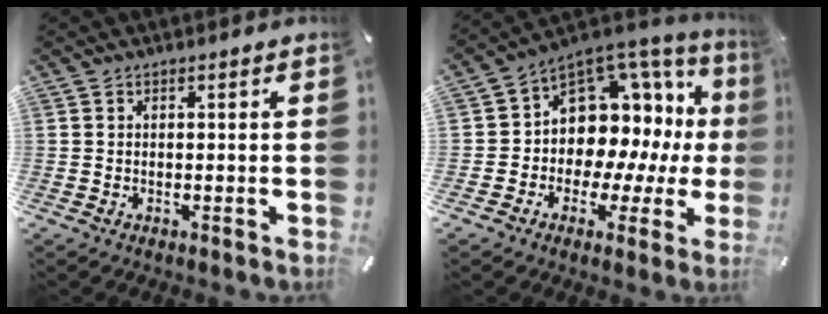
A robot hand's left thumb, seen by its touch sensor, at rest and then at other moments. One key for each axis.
{"total": 11.0, "fx": 3.2, "fy": 9.1, "fz": 5.2, "tx": -0.079, "ty": -0.056, "tz": 0.060}